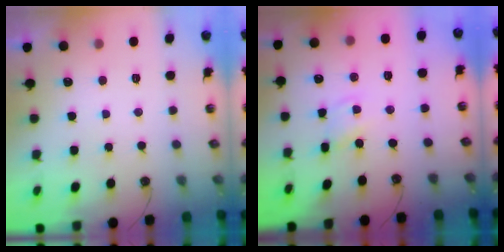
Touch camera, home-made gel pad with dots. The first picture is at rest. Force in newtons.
{"total": 2.8, "press": 2.8, "slide": 0.3}